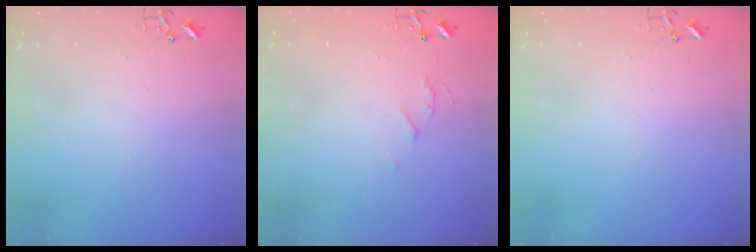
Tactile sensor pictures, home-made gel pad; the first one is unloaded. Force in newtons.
{"total": 5.0, "press": 5.0, "slide": 0.7}
{"total": 0.0}